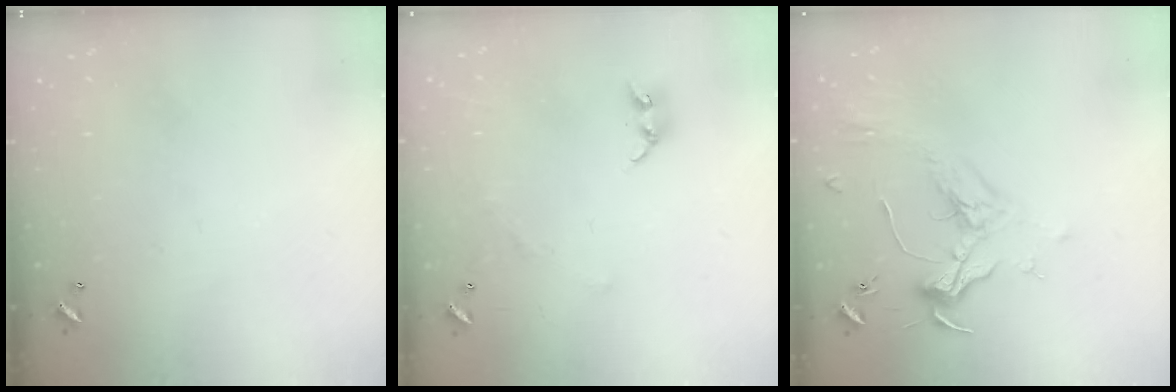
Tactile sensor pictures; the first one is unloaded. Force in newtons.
{"total": 3.9, "press": 3.9, "slide": 0.2}
{"total": 1.8, "press": 1.7, "slide": 0.7}